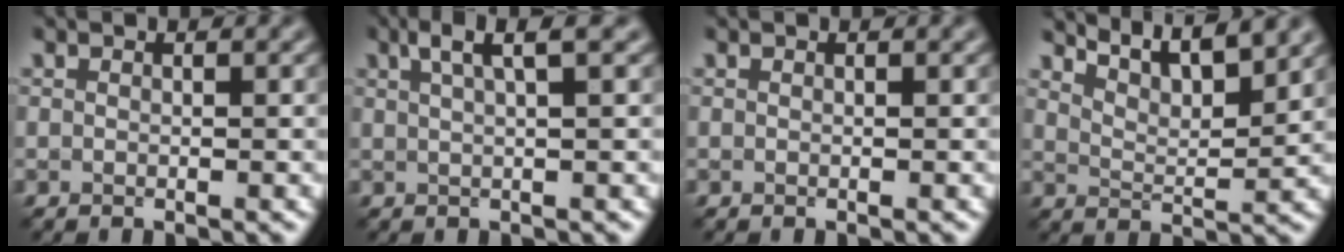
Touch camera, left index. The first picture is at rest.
{"total": 3.4, "force": [1.9, 0.6, 2.7], "torque": [-0.031, 0.009, 0.029]}
{"total": 0.0}
{"total": 7.5, "force": [6.2, 1.8, 3.8], "torque": [-0.045, 0.019, 0.066]}